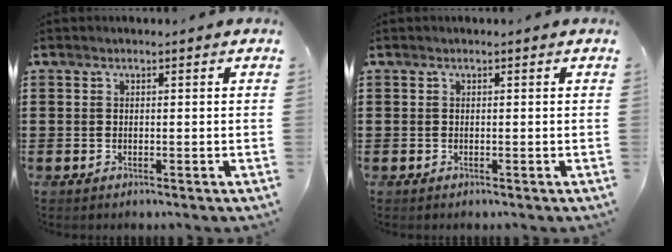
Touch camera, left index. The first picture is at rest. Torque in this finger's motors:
{"motor_torque": [-0.04, 0.04, 0.00, -0.01]}